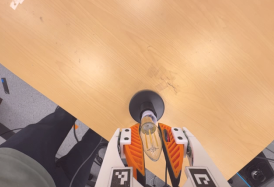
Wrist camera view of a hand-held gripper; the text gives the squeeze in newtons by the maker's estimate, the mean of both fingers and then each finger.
{"total": 22.8, "left": 25.1, "right": 20.6}